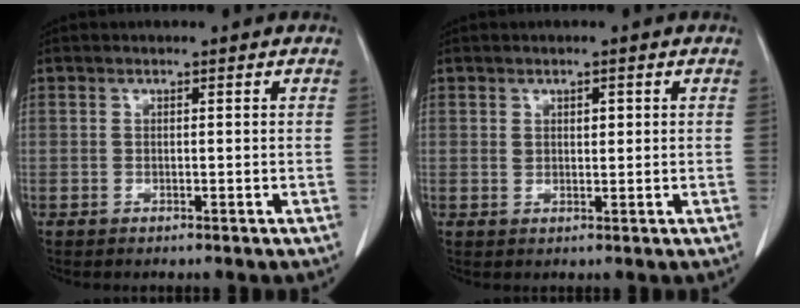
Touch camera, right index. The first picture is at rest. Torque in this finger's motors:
{"motor_torque": [-0.09, 0.05, 0.00, 0.00]}